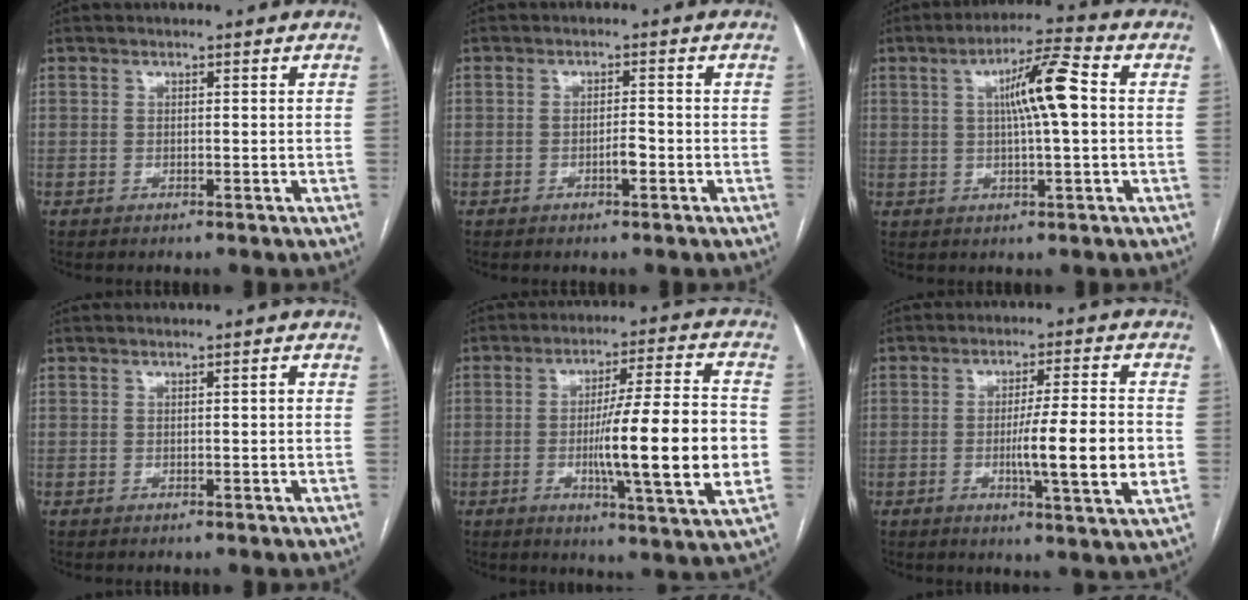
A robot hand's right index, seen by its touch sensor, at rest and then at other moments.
{"total": 2.0, "force": [-0.9, 0.4, 1.8], "torque": [-0.029, 0.002, -0.015]}
{"total": 8.6, "force": [1.2, 0.6, 8.5], "torque": [-0.147, 0.015, 0.017]}
{"total": 0.6, "force": [0.0, 0.1, 0.6], "torque": [-0.010, 0.001, 0.001]}
{"total": 17.6, "force": [-2.5, 0.2, 17.4], "torque": [-0.267, -0.006, -0.042]}
{"total": 11.5, "force": [-1.9, -0.1, 11.3], "torque": [-0.173, -0.009, -0.034]}